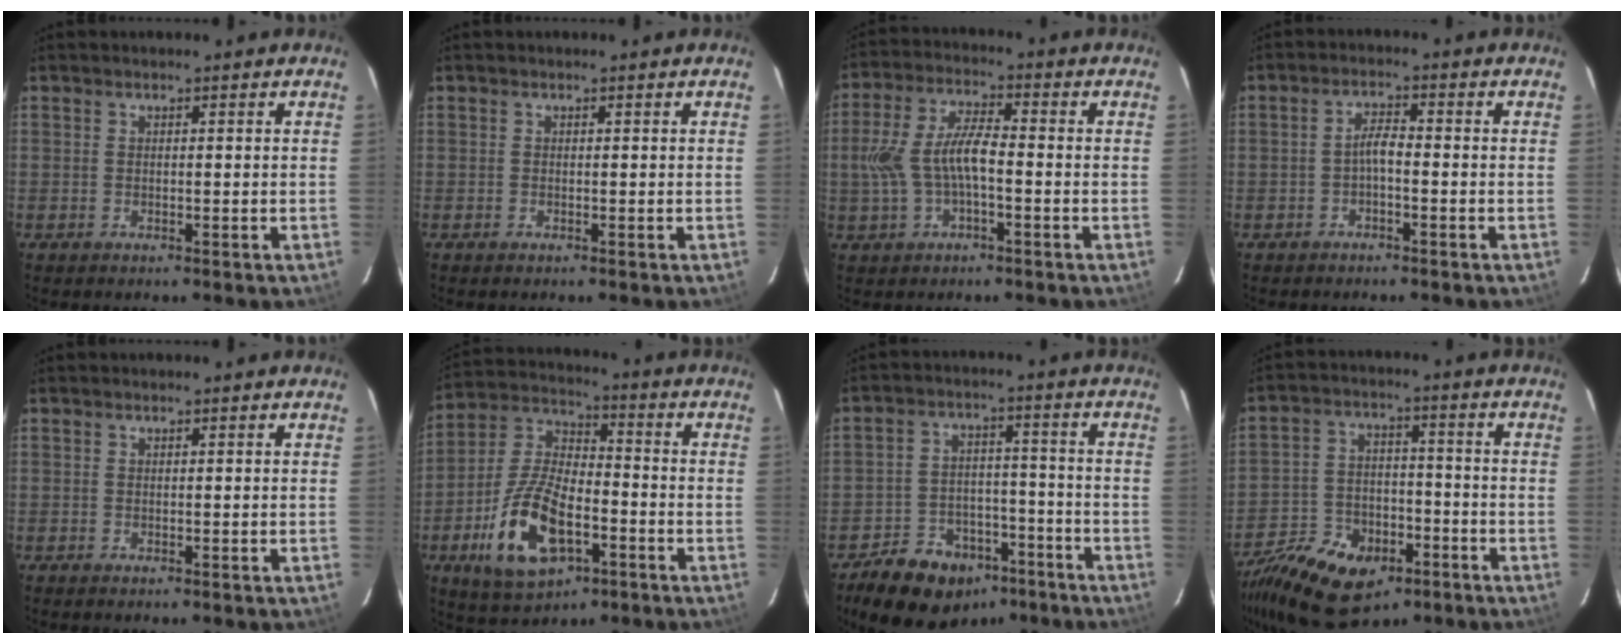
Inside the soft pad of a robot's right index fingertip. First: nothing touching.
{"total": 0.0}
{"total": 9.3, "force": [-1.8, 3.7, 8.3], "torque": [-0.178, 0.011, -0.029]}
{"total": 2.5, "force": [-1.2, 0.6, 2.1], "torque": [-0.044, 0.010, -0.024]}
{"total": 0.0}
{"total": 16.9, "force": [-6.7, 8.4, 13.0], "torque": [-0.273, 0.006, -0.118]}
{"total": 14.4, "force": [-9.8, 9.1, 5.4], "torque": [-0.125, 0.028, -0.131]}
{"total": 19.5, "force": [-10.9, 12.0, 10.7], "torque": [-0.257, -0.017, -0.170]}